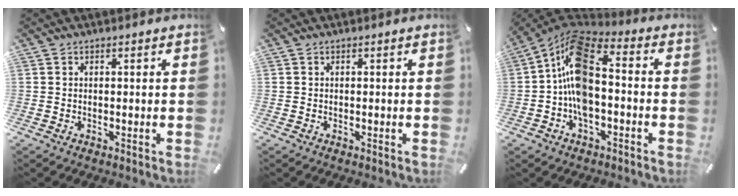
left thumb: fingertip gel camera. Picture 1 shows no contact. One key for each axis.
{"total": 0.0}
{"total": 13.0, "fx": -2.4, "fy": 7.4, "fz": 10.4, "tx": -0.195, "ty": 0.006, "tz": -0.045}